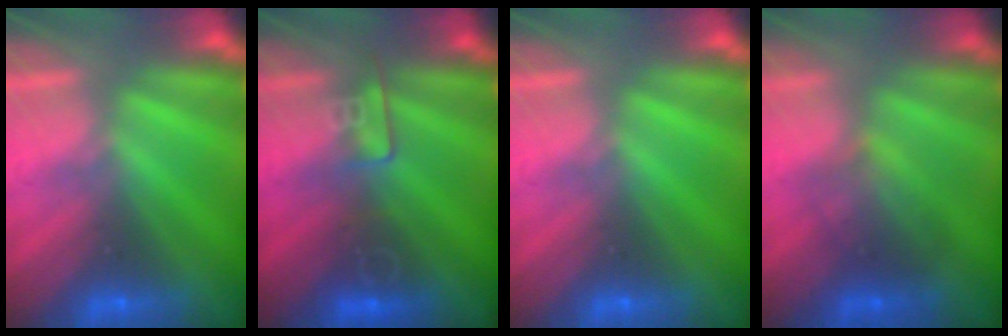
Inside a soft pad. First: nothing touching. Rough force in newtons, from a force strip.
{"total": 2.5}
{"total": 0.0}
{"total": 2.2}